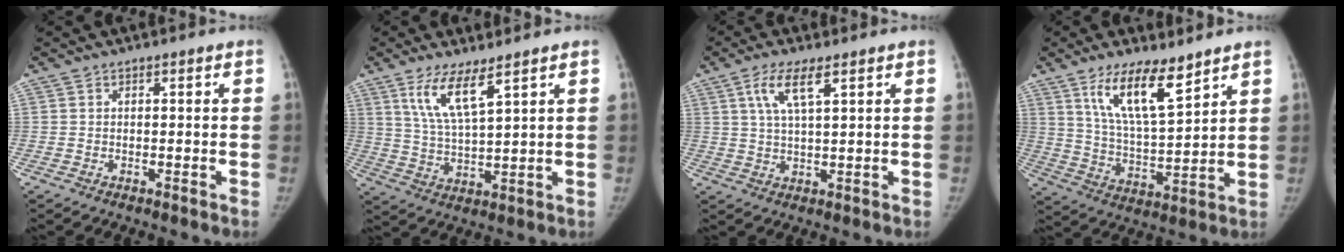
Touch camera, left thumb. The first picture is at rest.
{"total": 8.1, "force": [4.9, 1.6, 6.2], "torque": [-0.122, -0.031, 0.106]}
{"total": 6.3, "force": [3.1, 1.6, 5.3], "torque": [-0.110, -0.007, 0.062]}
{"total": 12.4, "force": [7.9, 3.5, 8.9], "torque": [-0.141, -0.053, 0.154]}